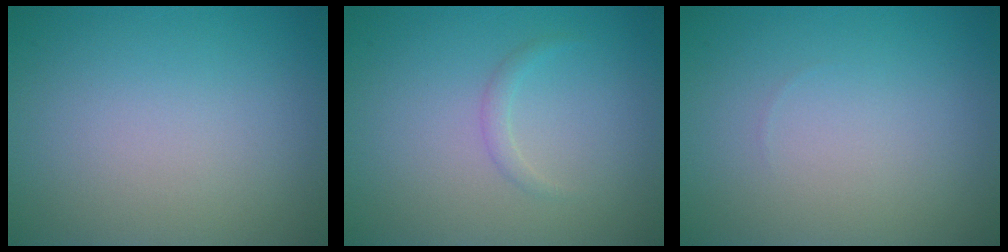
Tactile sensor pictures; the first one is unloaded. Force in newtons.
{"total": 0.8, "press": 0.8, "slide": 0.0}
{"total": 0.0}